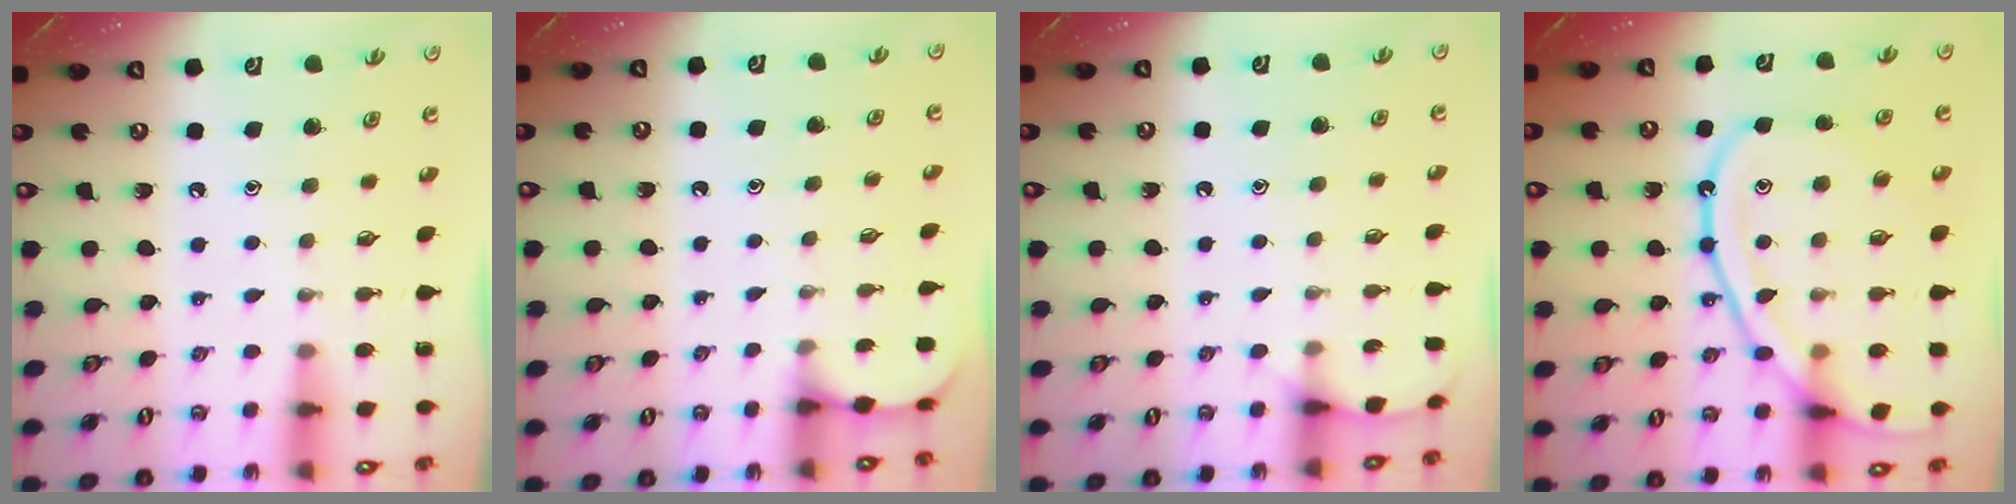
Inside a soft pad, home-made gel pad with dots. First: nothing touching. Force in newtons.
{"total": 2.4, "press": 2.4, "slide": 0.2}
{"total": 5.3, "press": 5.2, "slide": 0.7}
{"total": 16.0, "press": 15.9, "slide": 1.4}